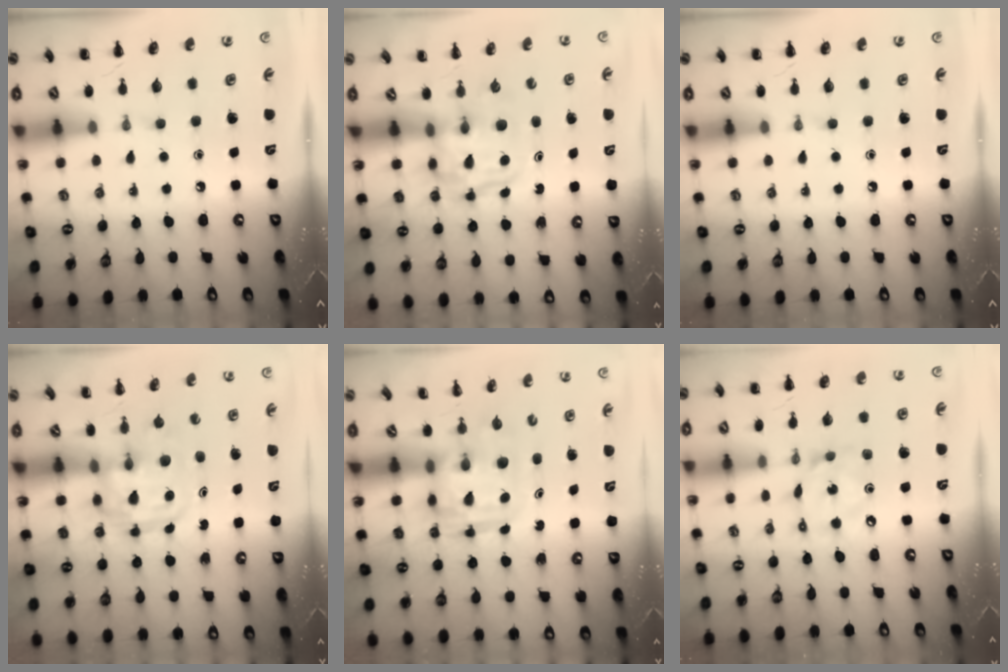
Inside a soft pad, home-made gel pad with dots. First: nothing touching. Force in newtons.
{"total": 3.4, "press": 3.4, "slide": 0.2}
{"total": 0.0}
{"total": 3.1, "press": 3.1, "slide": 0.4}
{"total": 3.3, "press": 3.3, "slide": 0.3}
{"total": 5.4, "press": 5.3, "slide": 0.8}